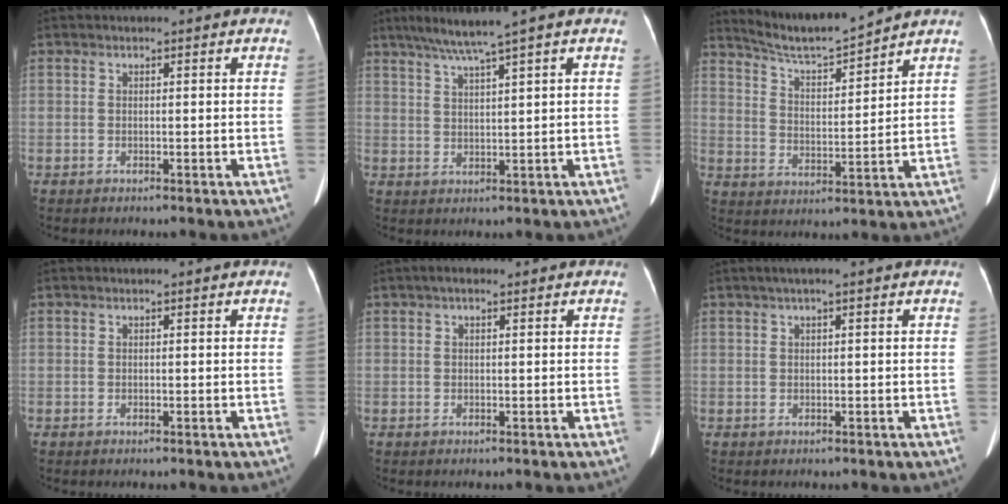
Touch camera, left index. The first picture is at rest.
{"total": 5.6, "force": [4.0, -1.2, 3.8], "torque": [-0.074, 0.008, 0.075]}
{"total": 9.3, "force": [8.9, -0.7, 2.4], "torque": [-0.053, 0.000, 0.165]}
{"total": 0.0}
{"total": 1.3, "force": [0.8, 0.5, 0.9], "torque": [-0.018, 0.014, 0.010]}
{"total": 1.9, "force": [1.0, -0.1, 1.6], "torque": [-0.036, 0.015, 0.020]}